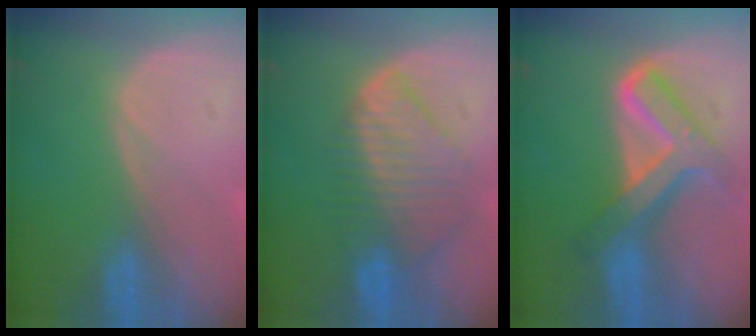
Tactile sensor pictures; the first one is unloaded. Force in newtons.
{"total": 8.4, "press": 7.6, "slide": 3.6}
{"total": 8.4, "press": 8.4, "slide": 0.6}